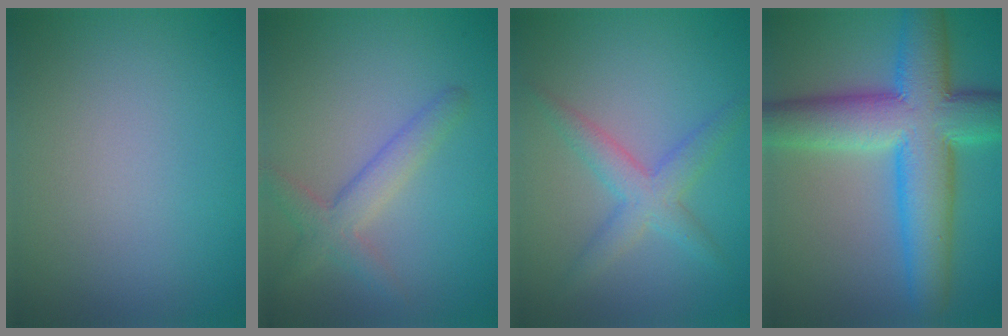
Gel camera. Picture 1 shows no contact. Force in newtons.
{"total": 2.9, "press": 2.9, "slide": 0.2}
{"total": 3.2, "press": 3.2, "slide": 0.2}
{"total": 10.5, "press": 10.5, "slide": 0.2}